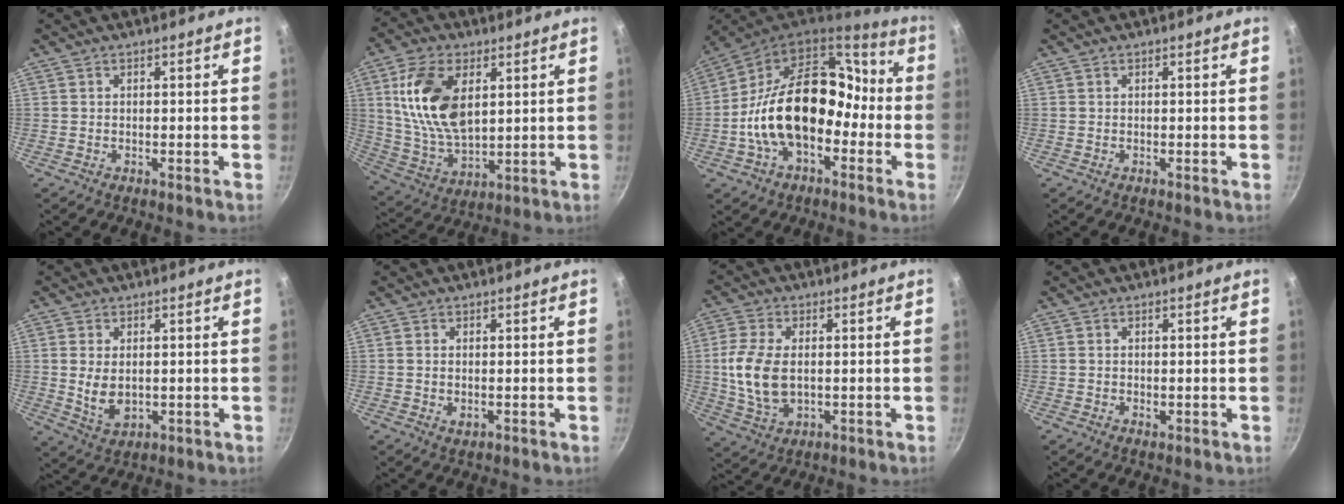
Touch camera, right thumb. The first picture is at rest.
{"total": 16.2, "force": [4.5, 9.2, 12.6], "torque": [-0.223, -0.017, 0.097]}
{"total": 22.9, "force": [-4.2, 15.0, 16.9], "torque": [-0.254, 0.070, -0.079]}
{"total": 0.0}
{"total": 6.4, "force": [0.4, 4.0, 4.9], "torque": [-0.092, -0.012, 0.018]}
{"total": 1.9, "force": [0.0, 1.1, 1.5], "torque": [-0.026, -0.003, 0.000]}
{"total": 10.7, "force": [0.4, 6.5, 8.5], "torque": [-0.170, -0.003, 0.011]}
{"total": 1.0, "force": [-0.1, 0.8, 0.7], "torque": [-0.012, 0.000, -0.001]}